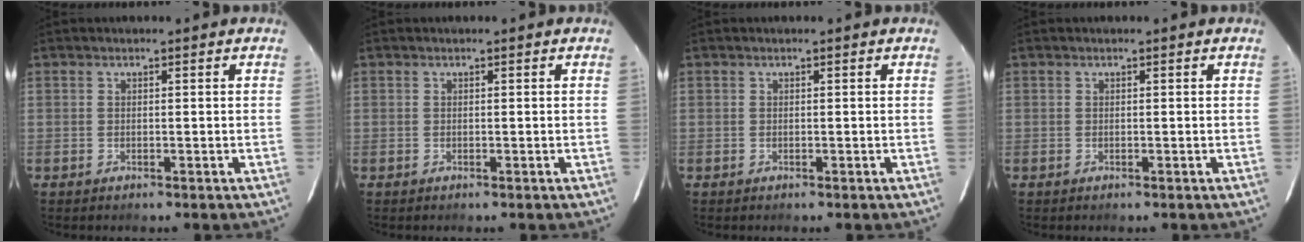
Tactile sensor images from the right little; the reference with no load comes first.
{"total": 0.0}
{"total": 0.0}
{"total": 0.0}